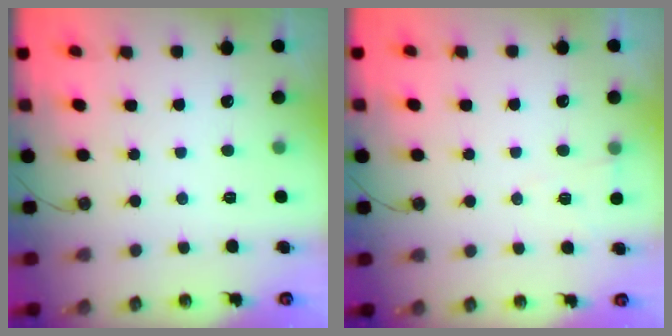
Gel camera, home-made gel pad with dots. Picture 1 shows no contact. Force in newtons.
{"total": 4.6, "press": 3.9, "slide": 2.3}